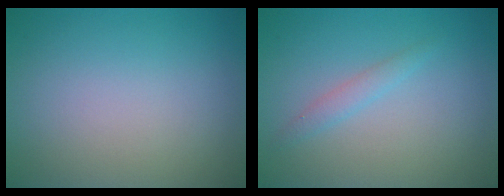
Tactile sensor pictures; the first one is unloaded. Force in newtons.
{"total": 1.2, "press": 1.2, "slide": 0.1}